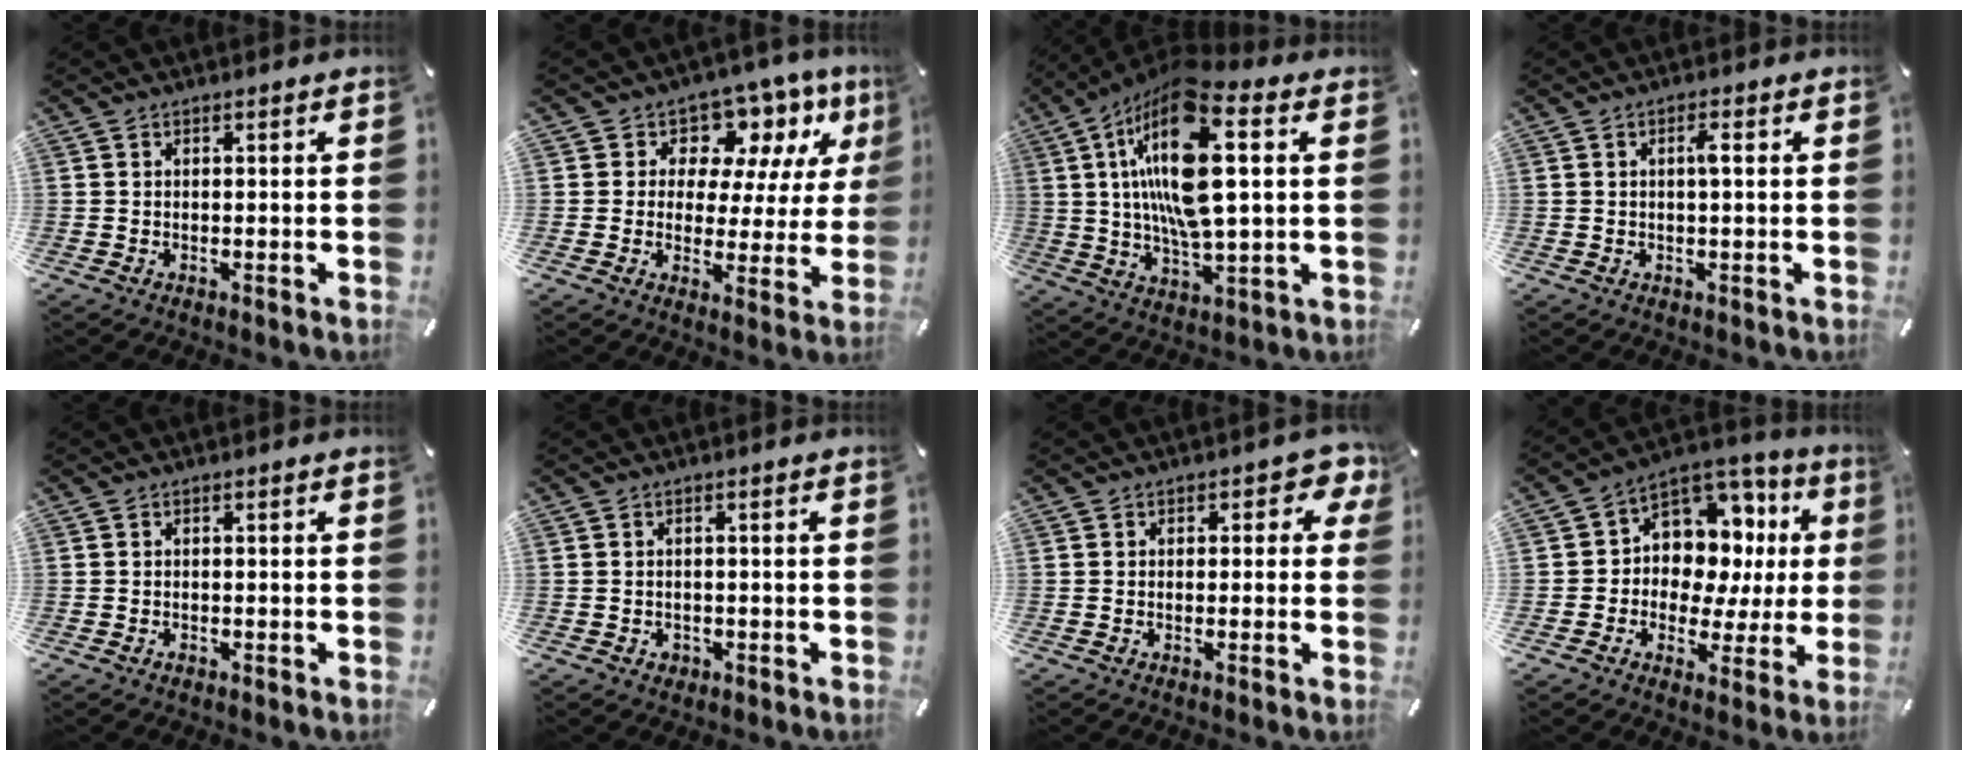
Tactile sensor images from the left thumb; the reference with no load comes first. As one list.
[{"total": 9.2, "force": [5.8, 6.6, 2.9], "torque": [-0.044, -0.057, 0.103]}, {"total": 22.1, "force": [5.5, 7.9, 19.9], "torque": [-0.400, -0.008, 0.079]}, {"total": 2.8, "force": [0.5, 0.8, 2.7], "torque": [-0.046, 0.002, 0.004]}, {"total": 0.7, "force": [-0.3, 0.5, 0.4], "torque": [-0.010, -0.001, -0.007]}, {"total": 1.7, "force": [-0.6, 1.4, 0.7], "torque": [-0.014, 0.004, -0.014]}, {"total": 3.7, "force": [0.6, 2.4, 2.8], "torque": [-0.033, 0.003, 0.005]}, {"total": 11.3, "force": [3.5, 9.5, 4.9], "torque": [-0.073, -0.046, 0.071]}]